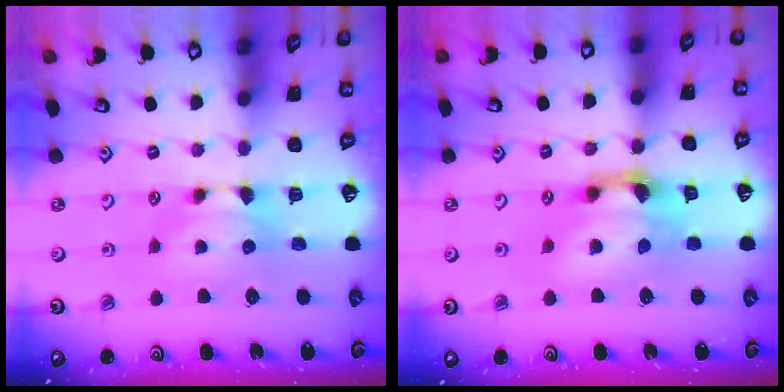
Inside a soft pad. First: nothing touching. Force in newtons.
{"total": 5.0, "press": 4.4, "slide": 2.3}